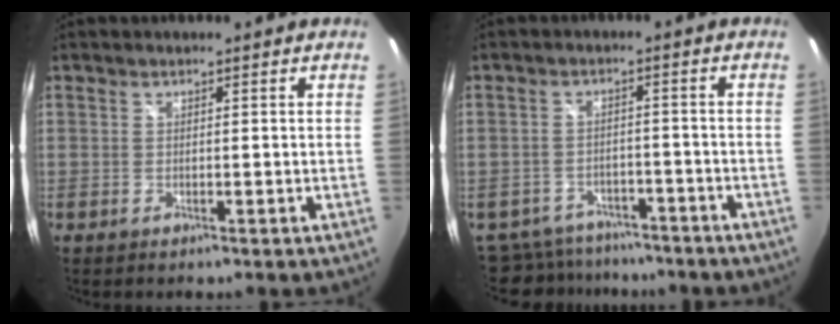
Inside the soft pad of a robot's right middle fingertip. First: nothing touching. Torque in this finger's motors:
{"motor_torque": [-0.58, -0.58, -0.21, -0.05]}